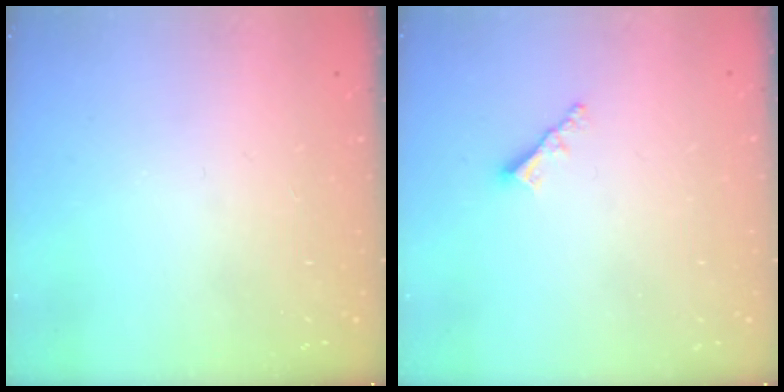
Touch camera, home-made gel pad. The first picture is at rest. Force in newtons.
{"total": 2.3, "press": 2.3, "slide": 0.1}